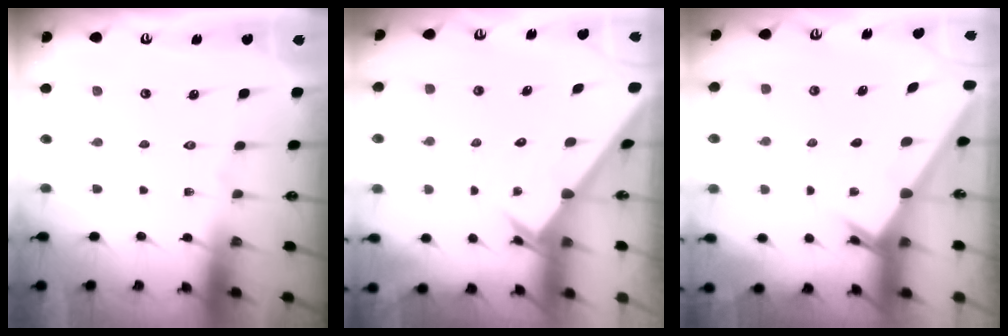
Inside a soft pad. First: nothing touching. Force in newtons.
{"total": 2.7, "press": 2.7, "slide": 0.2}
{"total": 2.3, "press": 2.3, "slide": 0.2}